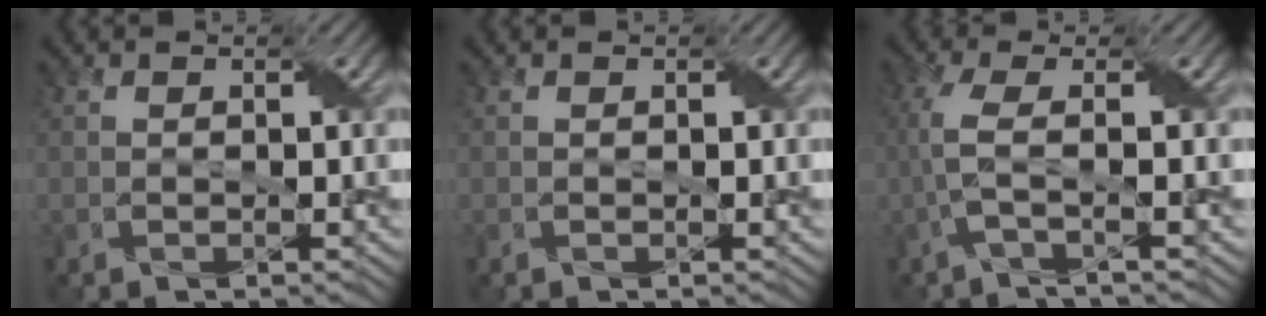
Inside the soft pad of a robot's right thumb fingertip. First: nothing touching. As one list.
[{"total": 0.0}, {"total": 3.8, "force": [-0.9, 0.6, 3.7], "torque": [-0.085, 0.005, -0.033]}]